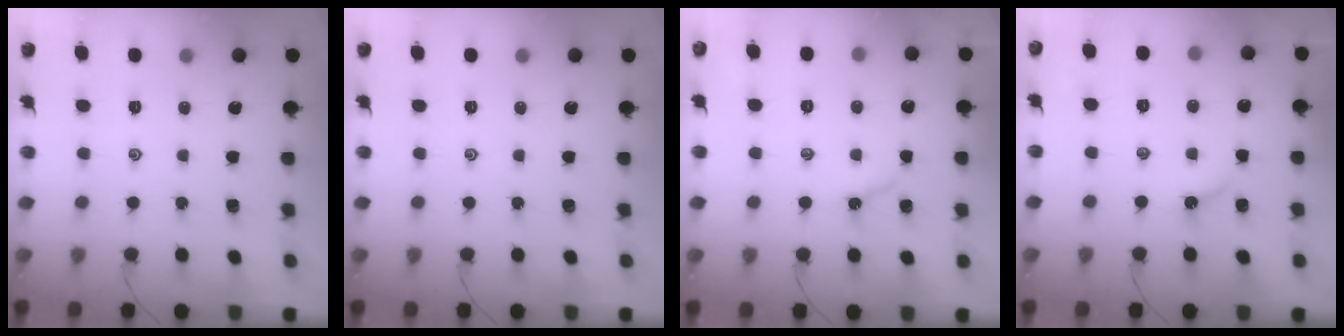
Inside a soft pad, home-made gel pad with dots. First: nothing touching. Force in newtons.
{"total": 0.0}
{"total": 2.6, "press": 2.6, "slide": 0.3}
{"total": 2.6, "press": 2.6, "slide": 0.4}